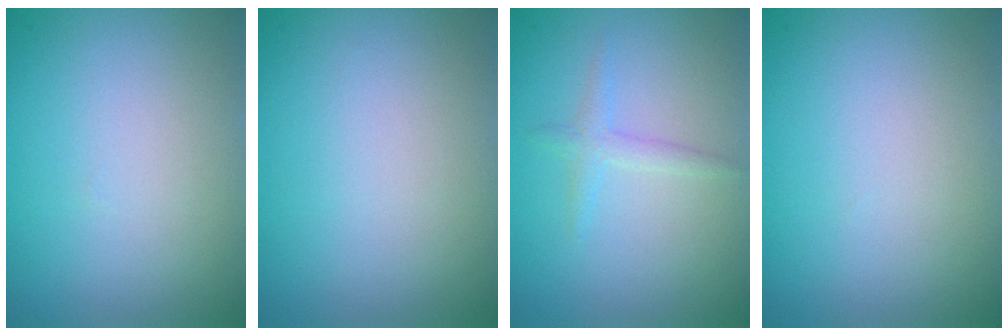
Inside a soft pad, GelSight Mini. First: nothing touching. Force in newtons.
{"total": 0.0}
{"total": 1.3, "press": 1.3, "slide": 0.1}
{"total": 0.0}